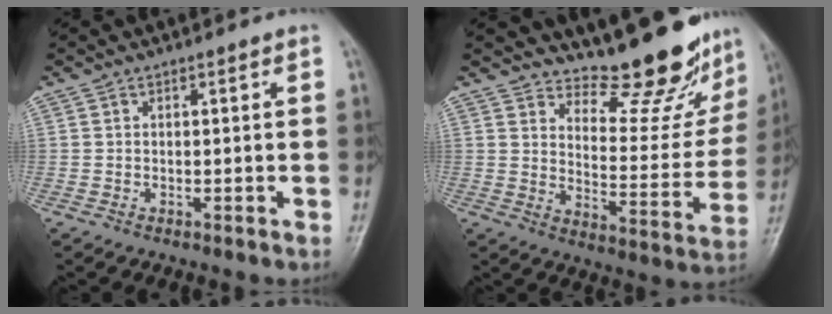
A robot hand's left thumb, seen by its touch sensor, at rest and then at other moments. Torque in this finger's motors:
{"motor_torque": [0.42, 0.17, -0.01, -0.30, 0.04]}